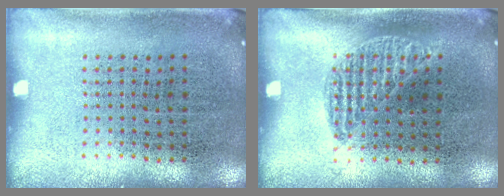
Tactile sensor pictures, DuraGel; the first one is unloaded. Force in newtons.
{"total": 0.9, "press": 0.7, "slide": 0.5}